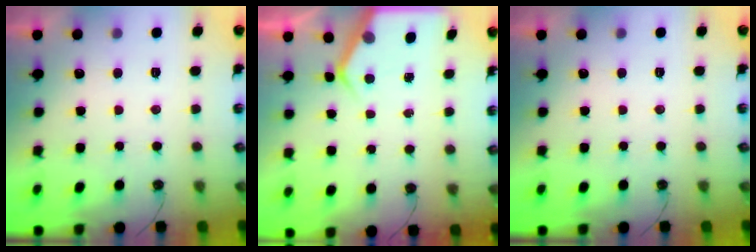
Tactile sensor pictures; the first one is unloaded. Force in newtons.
{"total": 5.1, "press": 5.1, "slide": 0.3}
{"total": 0.0}